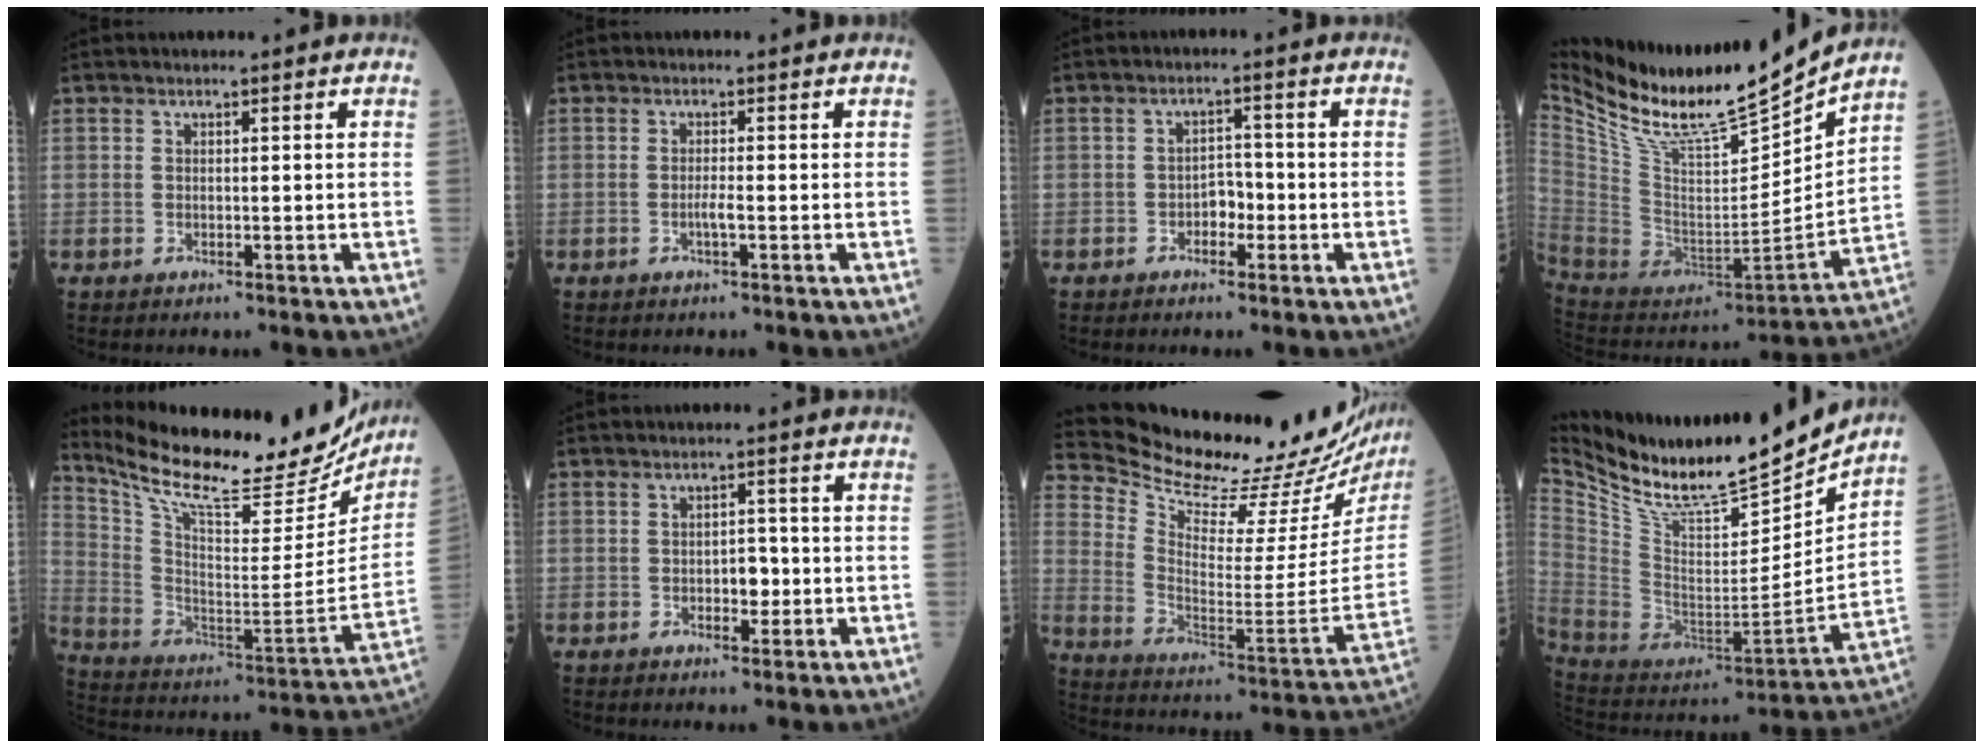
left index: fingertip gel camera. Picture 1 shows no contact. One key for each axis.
{"total": 1.4, "fx": -0.9, "fy": -0.1, "fz": 1.1, "tx": -0.024, "ty": -0.005, "tz": -0.016}
{"total": 2.9, "fx": -1.6, "fy": 1.6, "fz": 1.8, "tx": -0.022, "ty": 0.004, "tz": -0.032}
{"total": 22.4, "fx": 19.7, "fy": 1.8, "fz": 10.6, "tx": -0.208, "ty": -0.053, "tz": 0.347}
{"total": 26.9, "fx": 23.4, "fy": 6.0, "fz": 11.8, "tx": -0.208, "ty": -0.053, "tz": 0.337}
{"total": 2.8, "fx": -1.0, "fy": 1.5, "fz": 2.2, "tx": -0.026, "ty": 0.000, "tz": -0.013}
{"total": 27.1, "fx": 24.8, "fy": 3.8, "fz": 10.2, "tx": -0.176, "ty": -0.111, "tz": 0.336}
{"total": 21.2, "fx": 19.1, "fy": 2.3, "fz": 9.0, "tx": -0.183, "ty": -0.053, "tz": 0.328}